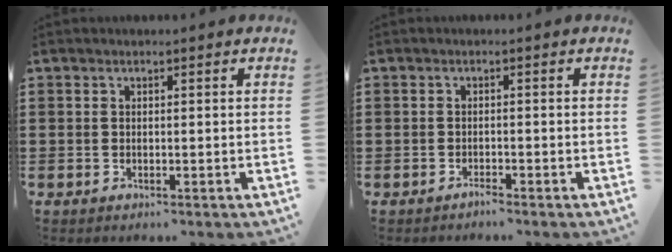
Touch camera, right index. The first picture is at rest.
{"total": 0.9, "force": [-0.9, 0.1, 0.2], "torque": [-0.007, -0.001, -0.019]}